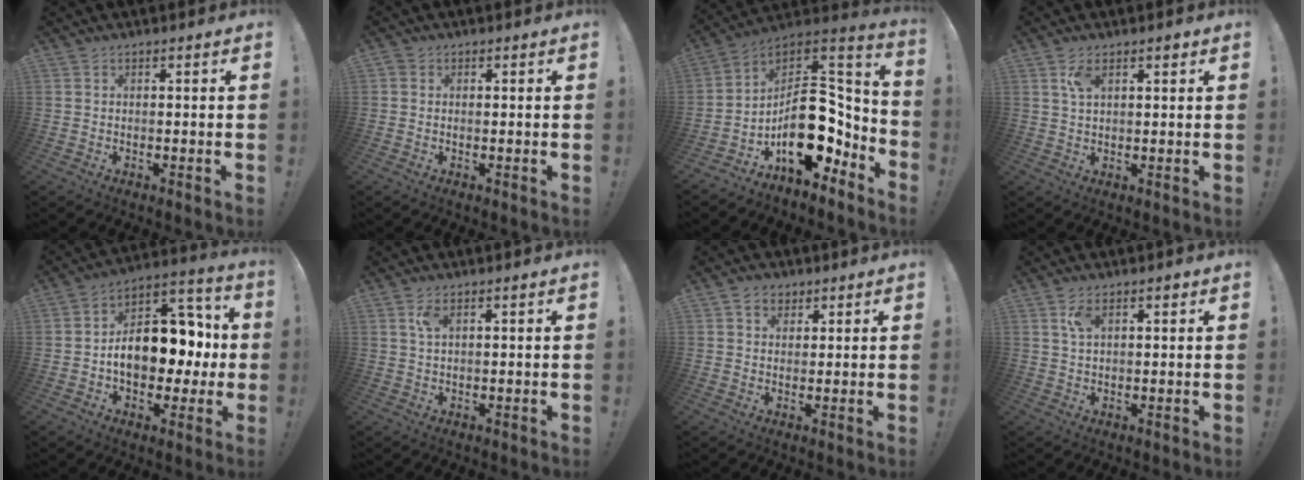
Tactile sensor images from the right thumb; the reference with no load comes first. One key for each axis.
{"total": 0.7, "fx": 0.1, "fy": 0.6, "fz": 0.2, "tx": -0.008, "ty": 0.004, "tz": 0.002}
{"total": 20.8, "fx": -4.2, "fy": 12.9, "fz": 15.8, "tx": -0.218, "ty": 0.010, "tz": -0.058}
{"total": 4.4, "fx": 2.2, "fy": 1.8, "fz": 3.4, "tx": -0.046, "ty": -0.008, "tz": 0.033}
{"total": 16.7, "fx": -1.5, "fy": 11.5, "fz": 12.1, "tx": -0.181, "ty": 0.021, "tz": -0.018}
{"total": 3.2, "fx": 1.4, "fy": 1.1, "fz": 2.7, "tx": -0.041, "ty": -0.003, "tz": 0.021}
{"total": 4.4, "fx": 2.6, "fy": 3.3, "fz": 1.3, "tx": -0.014, "ty": -0.008, "tz": 0.046}
{"total": 4.0, "fx": 1.9, "fy": 1.7, "fz": 3.0, "tx": -0.040, "ty": -0.008, "tz": 0.029}